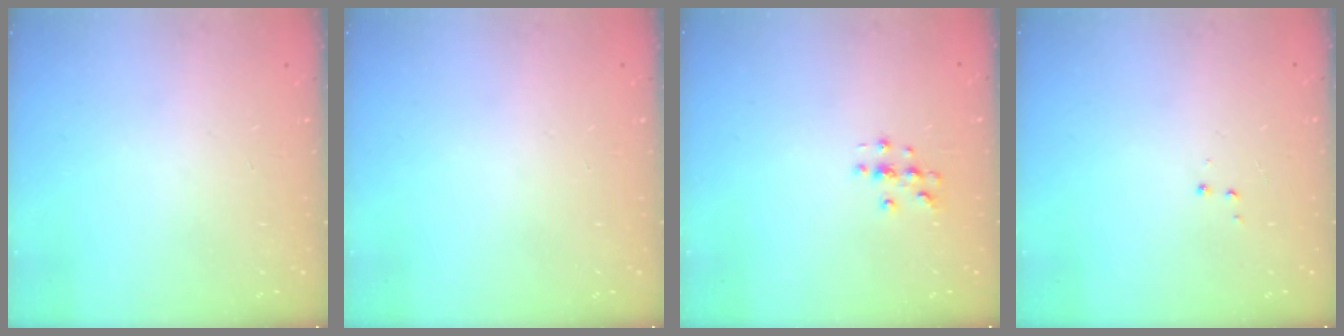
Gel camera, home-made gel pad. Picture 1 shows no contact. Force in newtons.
{"total": 0.0}
{"total": 3.2, "press": 3.2, "slide": 0.3}
{"total": 2.9, "press": 2.8, "slide": 0.4}